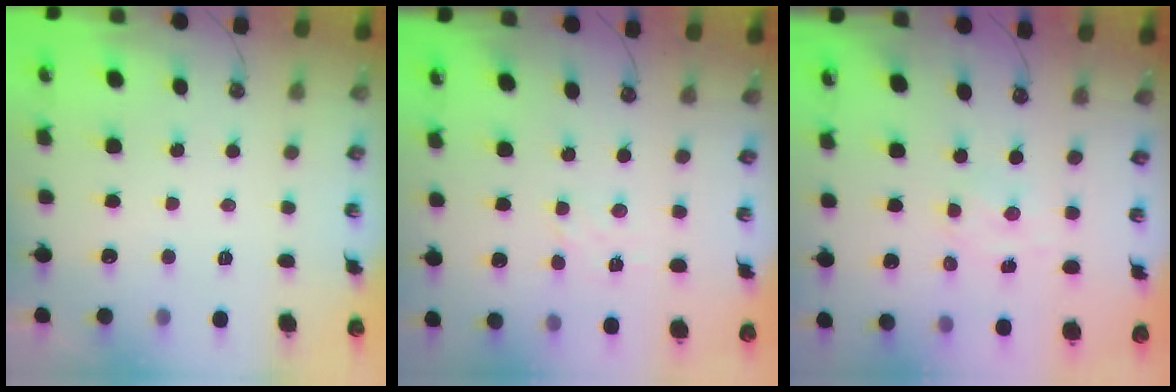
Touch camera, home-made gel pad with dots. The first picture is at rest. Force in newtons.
{"total": 2.1, "press": 2.1, "slide": 0.5}
{"total": 1.5, "press": 1.5, "slide": 0.3}